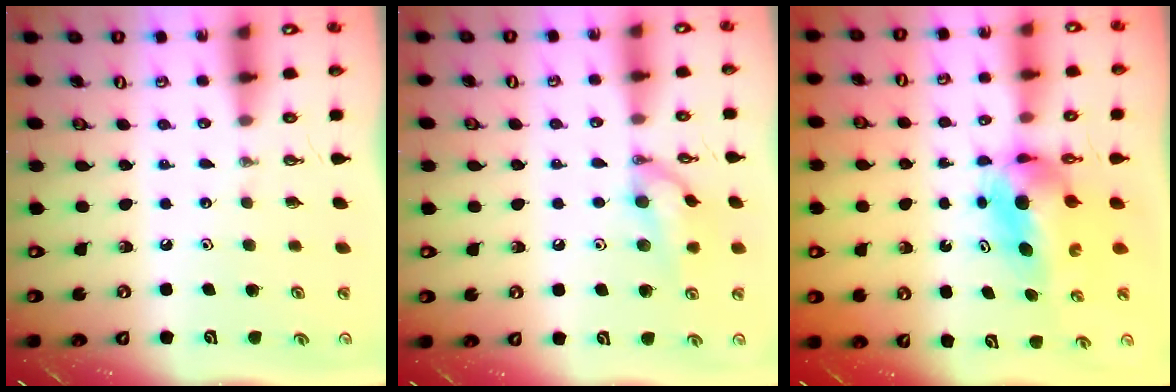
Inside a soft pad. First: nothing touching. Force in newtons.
{"total": 12.6, "press": 10.6, "slide": 6.8}
{"total": 6.0, "press": 5.9, "slide": 0.7}